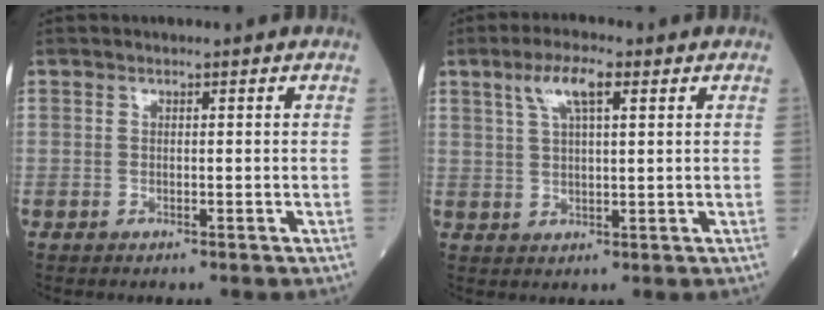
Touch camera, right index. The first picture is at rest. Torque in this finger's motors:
{"motor_torque": [0.23, 0.18, 0.10, 0.07]}